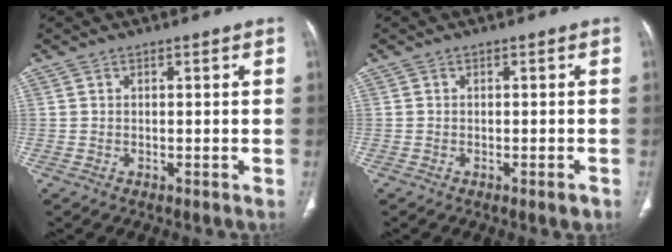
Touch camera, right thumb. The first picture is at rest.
{"total": 1.3, "force": [-0.8, 0.4, 1.0], "torque": [-0.015, -0.002, -0.010]}